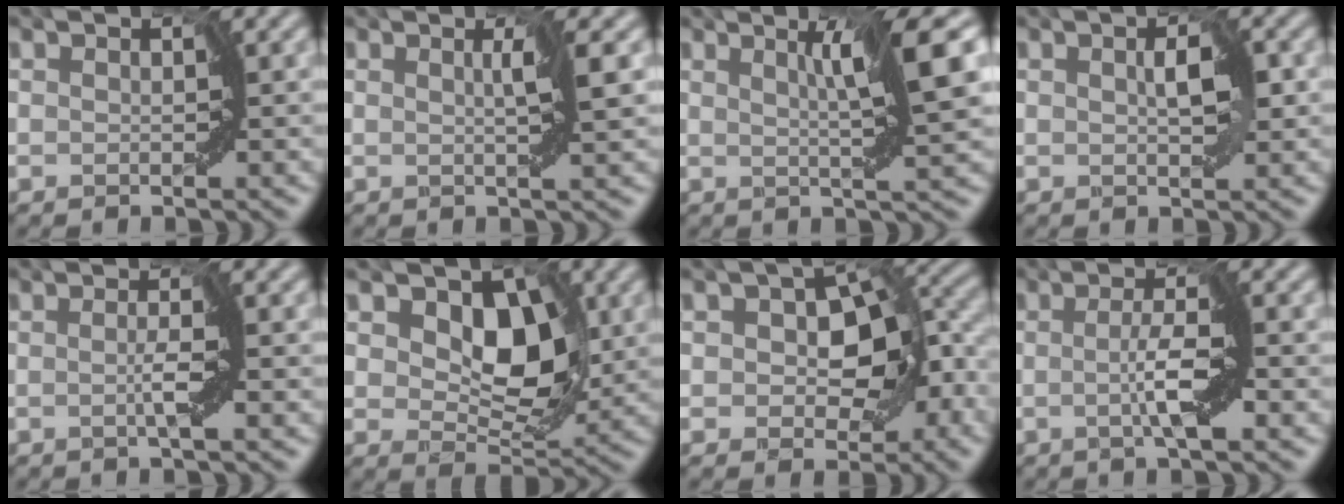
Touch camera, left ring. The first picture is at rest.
{"total": 1.6, "force": [0.4, -0.5, 1.5], "torque": [-0.036, 0.000, 0.009]}
{"total": 4.9, "force": [1.4, -0.1, 4.7], "torque": [-0.083, 0.004, 0.027]}
{"total": 2.1, "force": [0.3, 0.8, 2.0], "torque": [-0.040, 0.000, 0.007]}
{"total": 1.3, "force": [-0.3, -0.6, 1.1], "torque": [-0.031, 0.003, -0.006]}
{"total": 8.1, "force": [2.6, 5.2, 5.6], "torque": [-0.082, 0.007, 0.026]}
{"total": 7.5, "force": [-0.5, 5.0, 5.5], "torque": [-0.066, 0.015, -0.013]}
{"total": 3.1, "force": [-0.6, -0.2, 3.0], "torque": [-0.063, 0.005, -0.014]}